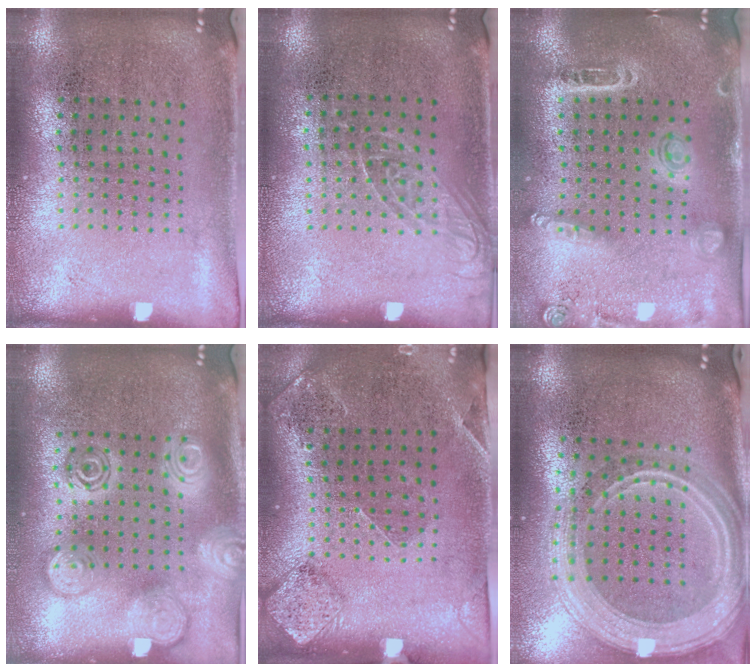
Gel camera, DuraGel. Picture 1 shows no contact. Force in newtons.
{"total": 1.1, "press": 0.9, "slide": 0.5}
{"total": 1.6, "press": 1.5, "slide": 0.5}
{"total": 2.7, "press": 2.7, "slide": 0.3}
{"total": 1.5, "press": 1.4, "slide": 0.6}
{"total": 3.1, "press": 2.5, "slide": 1.8}